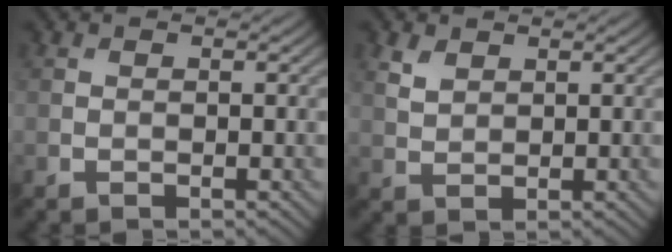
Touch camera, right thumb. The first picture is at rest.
{"total": 2.4, "force": [1.5, 1.3, 1.2], "torque": [-0.036, 0.000, 0.035]}